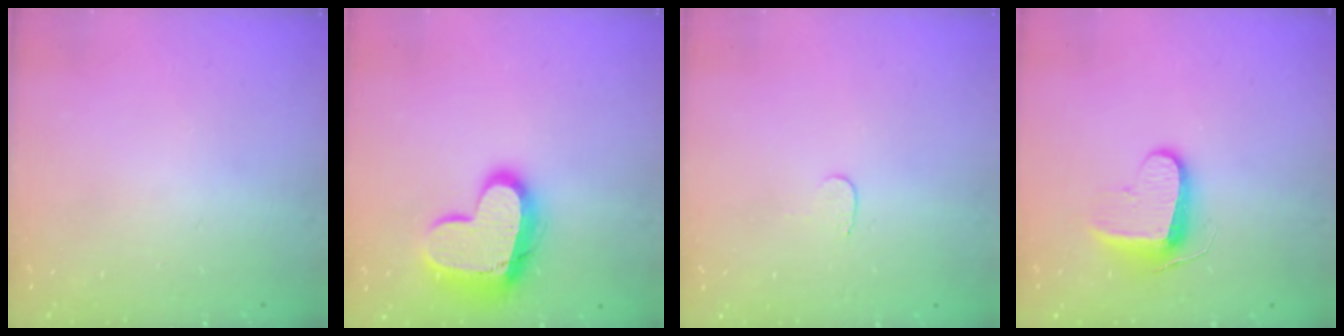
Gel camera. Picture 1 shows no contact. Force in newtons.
{"total": 16.6, "press": 16.5, "slide": 1.4}
{"total": 3.0, "press": 3.0, "slide": 0.3}
{"total": 9.5, "press": 9.5, "slide": 0.8}